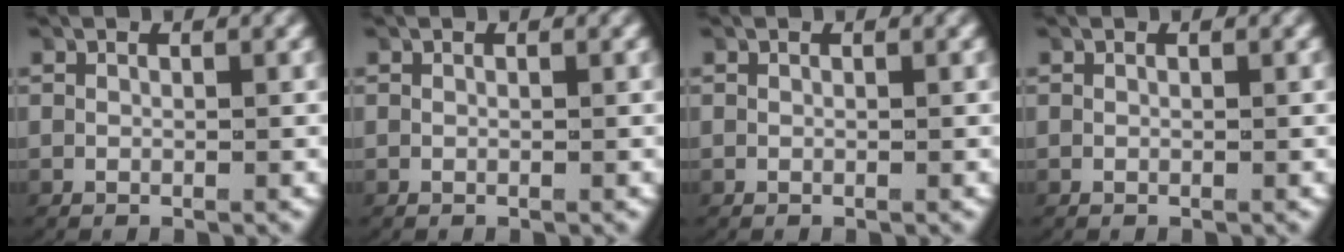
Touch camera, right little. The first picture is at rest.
{"total": 0.0}
{"total": 0.0}
{"total": 0.0}